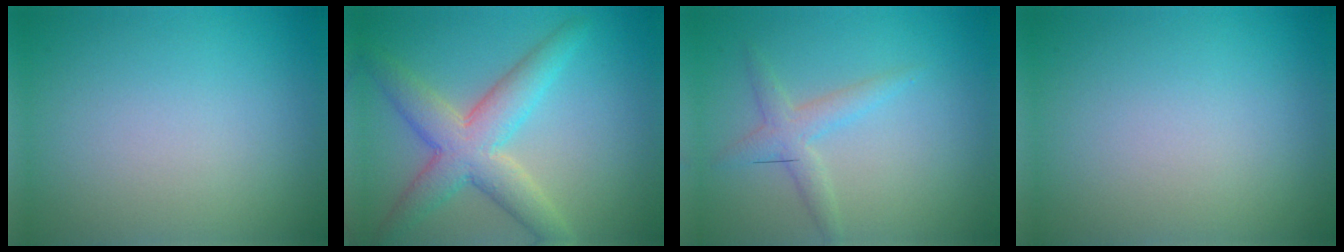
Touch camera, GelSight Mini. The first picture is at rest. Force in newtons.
{"total": 5.0, "press": 4.9, "slide": 0.3}
{"total": 2.1, "press": 2.1, "slide": 0.1}
{"total": 0.0}